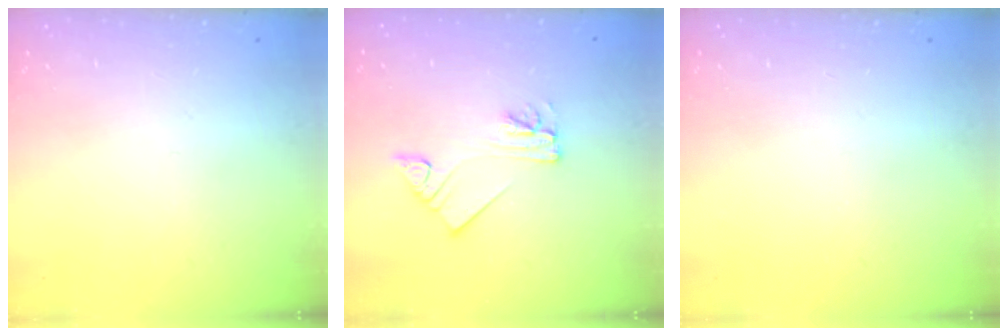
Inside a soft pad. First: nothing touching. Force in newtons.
{"total": 5.4, "press": 5.4, "slide": 0.6}
{"total": 0.0}